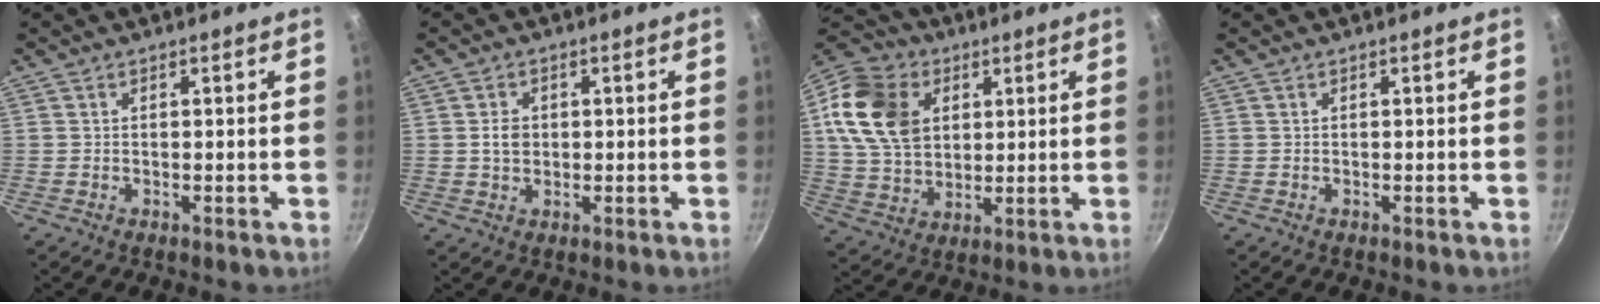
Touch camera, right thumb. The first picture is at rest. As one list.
[{"total": 3.2, "force": [0.2, 2.6, 1.9], "torque": [-0.021, 0.002, 0.002]}, {"total": 17.0, "force": [4.7, 12.7, 10.2], "torque": [-0.177, -0.006, 0.086]}, {"total": 0.0}]